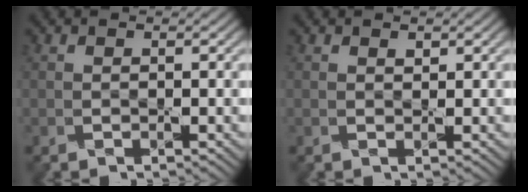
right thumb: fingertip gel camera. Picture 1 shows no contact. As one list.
[{"total": 0.6, "force": [0.5, 0.2, 0.3], "torque": [-0.005, -0.004, 0.010]}]